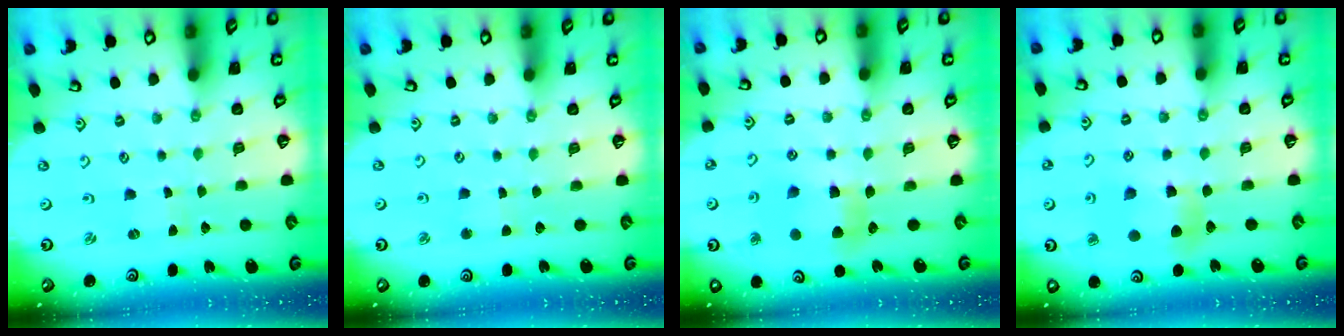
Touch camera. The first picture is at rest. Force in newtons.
{"total": 2.2, "press": 2.2, "slide": 0.2}
{"total": 6.1, "press": 6.1, "slide": 0.6}
{"total": 7.8, "press": 7.8, "slide": 0.6}